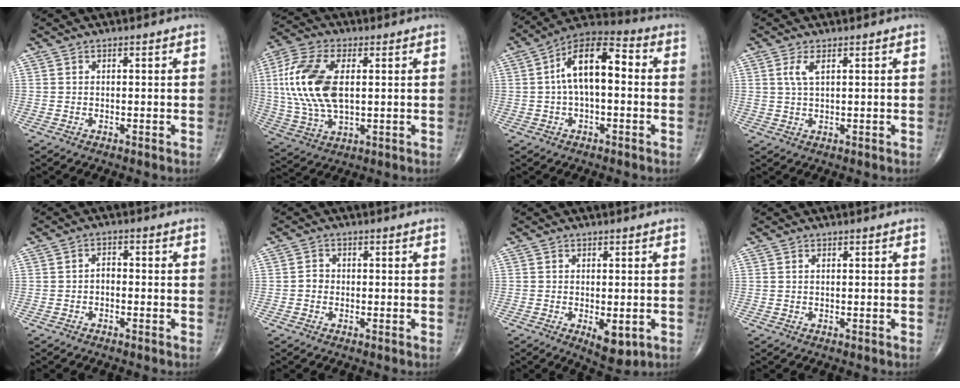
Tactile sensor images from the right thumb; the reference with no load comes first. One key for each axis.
{"total": 17.0, "fx": 2.2, "fy": 9.0, "fz": 14.3, "tx": -0.312, "ty": 0.001, "tz": 0.042}
{"total": 12.6, "fx": 0.8, "fy": 6.0, "fz": 11.1, "tx": -0.183, "ty": 0.042, "tz": 0.001}
{"total": 2.9, "fx": 1.1, "fy": 1.1, "fz": 2.5, "tx": -0.057, "ty": 0.003, "tz": 0.029}
{"total": 1.9, "fx": -0.8, "fy": 1.2, "fz": 1.2, "tx": -0.010, "ty": 0.014, "tz": -0.020}
{"total": 1.7, "fx": -0.5, "fy": 1.4, "fz": 0.7, "tx": -0.003, "ty": 0.006, "tz": -0.012}
{"total": 5.6, "fx": -1.7, "fy": 2.5, "fz": 4.7, "tx": -0.063, "ty": -0.008, "tz": -0.017}
{"total": 0.0}